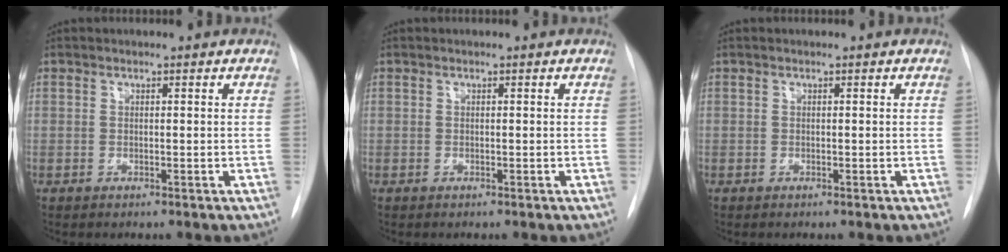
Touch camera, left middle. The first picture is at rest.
{"total": 0.0}
{"total": 0.0}